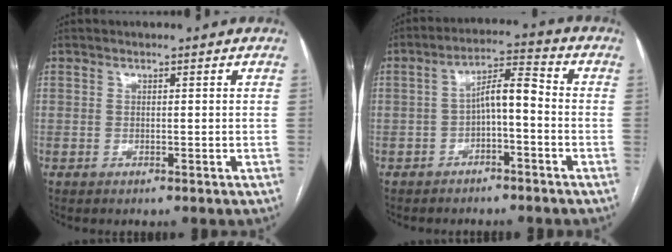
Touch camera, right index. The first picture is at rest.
{"total": 6.1, "force": [-1.4, 1.6, 5.7], "torque": [-0.102, 0.029, -0.024]}